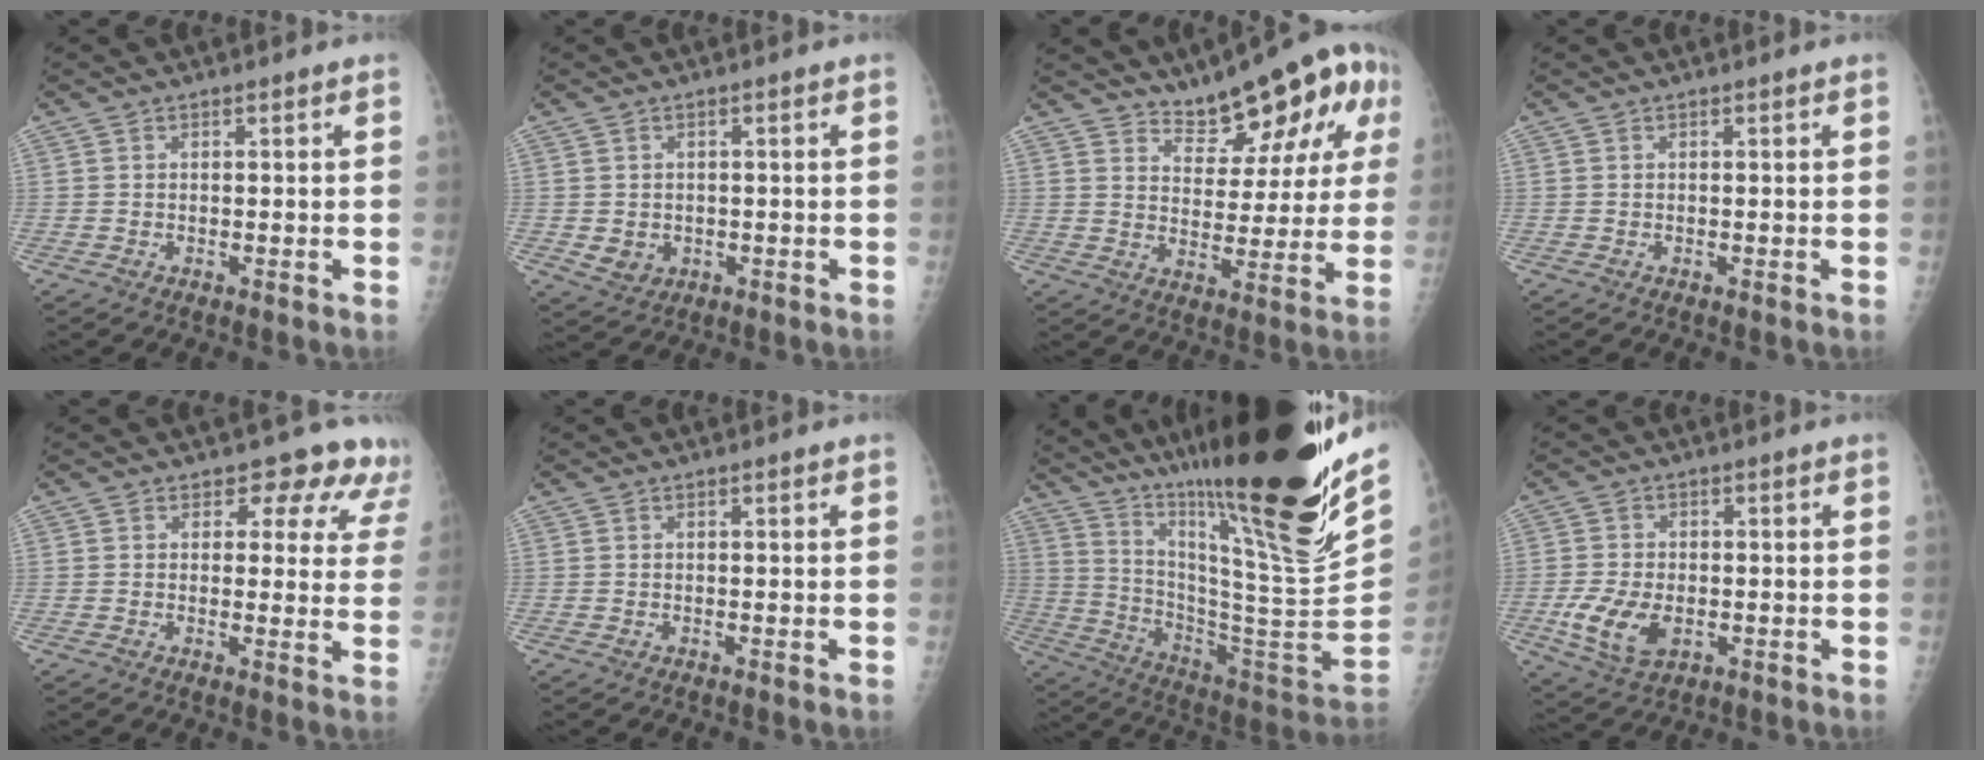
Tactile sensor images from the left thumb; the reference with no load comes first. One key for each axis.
{"total": 3.6, "fx": -0.5, "fy": 3.1, "fz": 1.6, "tx": -0.017, "ty": -0.001, "tz": 0.005}
{"total": 13.9, "fx": 8.0, "fy": 6.0, "fz": 9.6, "tx": -0.089, "ty": -0.018, "tz": 0.120}
{"total": 0.0}
{"total": 9.8, "fx": 8.0, "fy": 5.1, "fz": 2.4, "tx": 0.029, "ty": -0.035, "tz": 0.060}
{"total": 0.0}
{"total": 36.0, "fx": 24.5, "fy": 4.4, "fz": 26.1, "tx": -0.373, "ty": -0.106, "tz": 0.386}
{"total": 8.6, "fx": -2.2, "fy": 5.4, "fz": 6.3, "tx": -0.124, "ty": -0.002, "tz": -0.034}